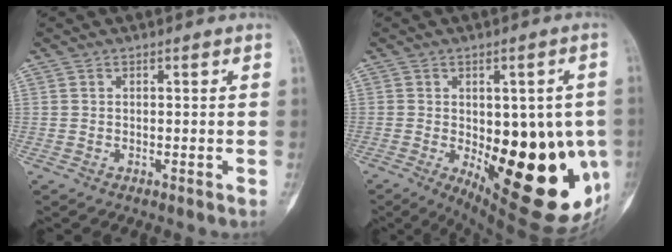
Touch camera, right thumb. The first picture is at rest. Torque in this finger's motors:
{"motor_torque": [-0.12, 1.96, 1.57, -1.18, 0.19]}